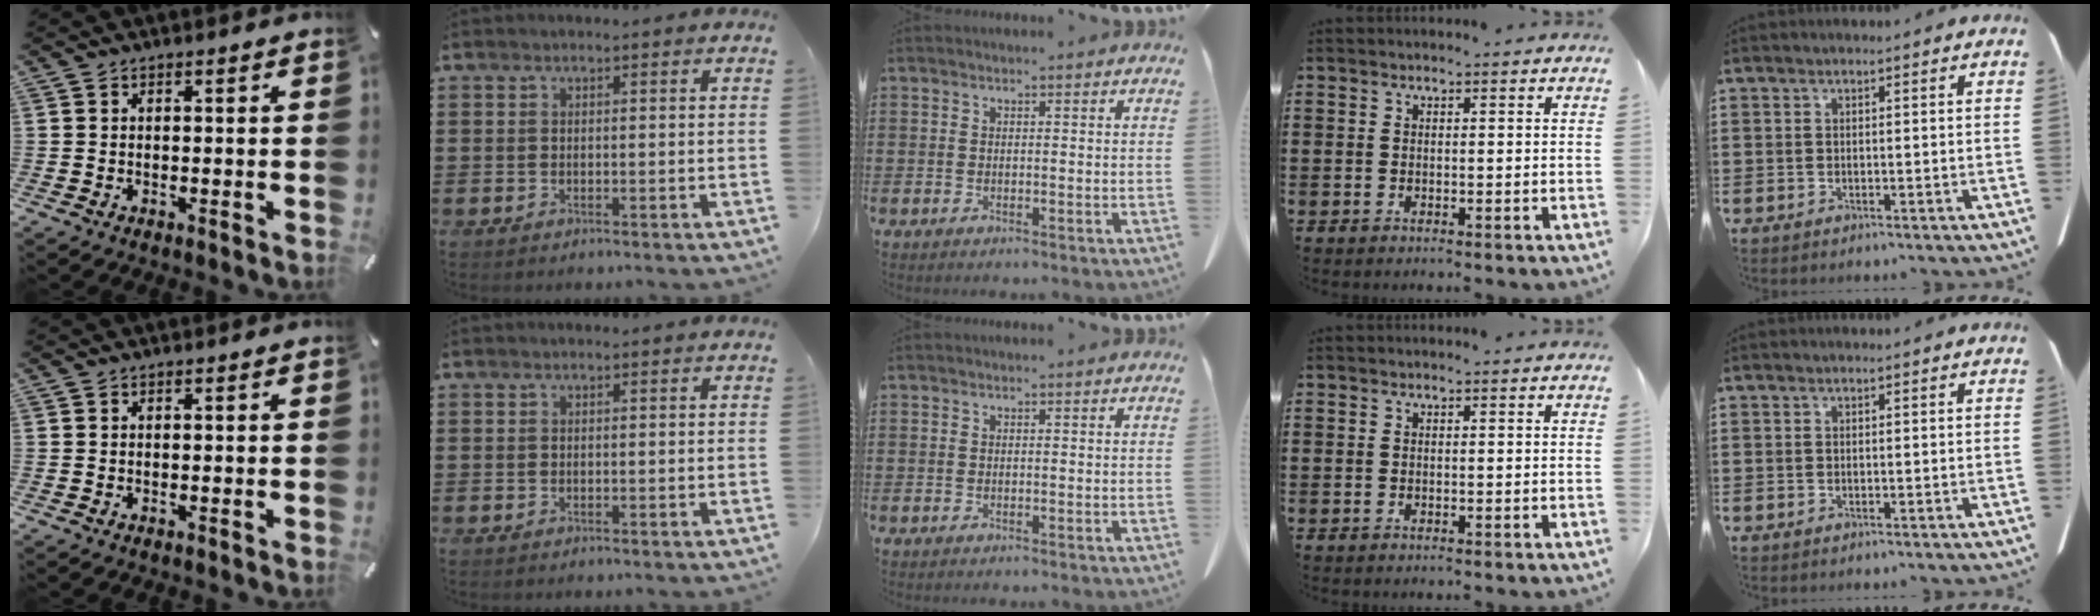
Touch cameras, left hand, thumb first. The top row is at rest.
{}